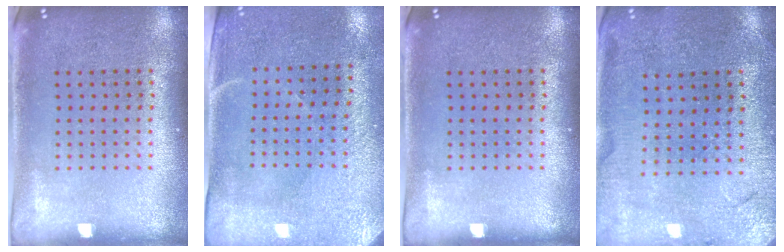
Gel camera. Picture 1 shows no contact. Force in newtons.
{"total": 2.9, "press": 2.5, "slide": 1.5}
{"total": 0.0}
{"total": 0.5, "press": 0.5, "slide": 0.2}